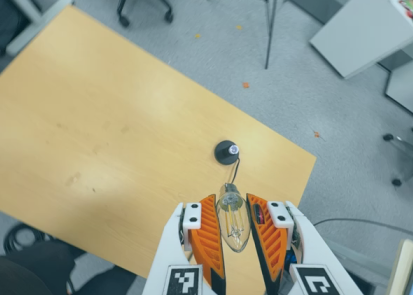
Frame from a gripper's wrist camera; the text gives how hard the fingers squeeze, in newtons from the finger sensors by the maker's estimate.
{"total": 11.6, "left": 11.9, "right": 11.3}